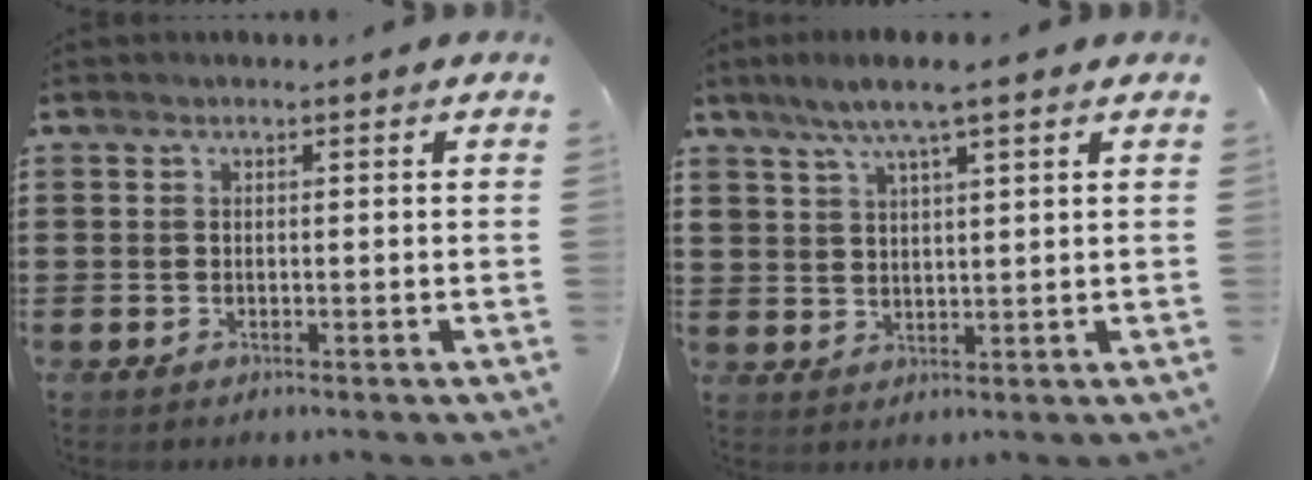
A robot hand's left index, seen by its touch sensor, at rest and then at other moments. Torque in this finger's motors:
{"motor_torque": [1.45, -0.03, 0.92, 0.21]}